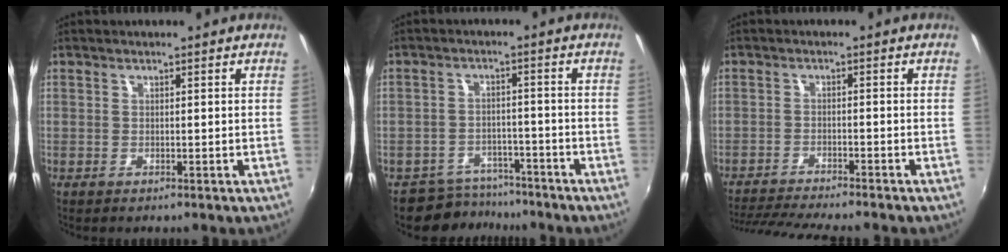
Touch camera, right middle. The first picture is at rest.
{"total": 6.5, "force": [-5.7, 3.1, -0.3], "torque": [-0.006, 0.014, -0.085]}
{"total": 10.2, "force": [-9.4, 0.0, 4.0], "torque": [-0.099, -0.022, -0.154]}